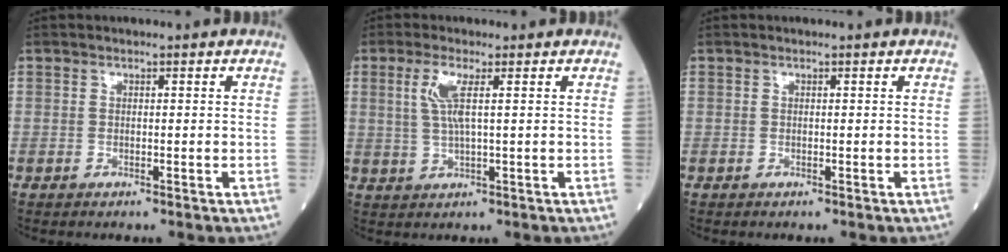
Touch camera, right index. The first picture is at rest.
{"total": 4.4, "force": [1.3, 0.4, 4.2], "torque": [-0.094, 0.000, 0.029]}
{"total": 0.0}